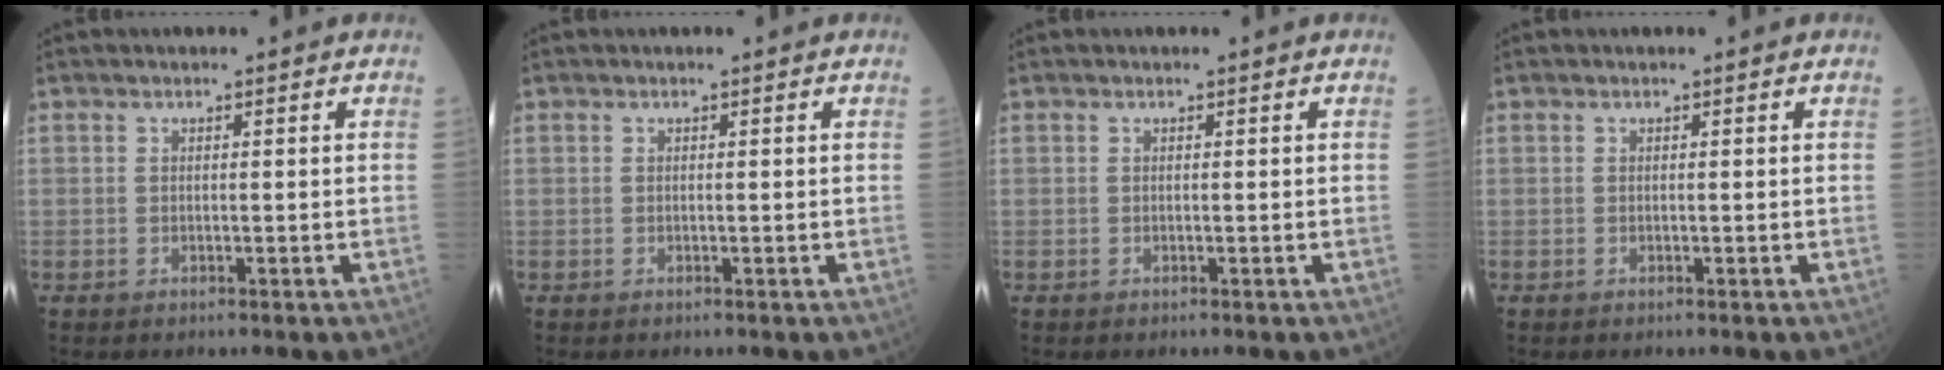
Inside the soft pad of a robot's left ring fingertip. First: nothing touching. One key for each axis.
{"total": 0.0}
{"total": 0.0}
{"total": 0.0}